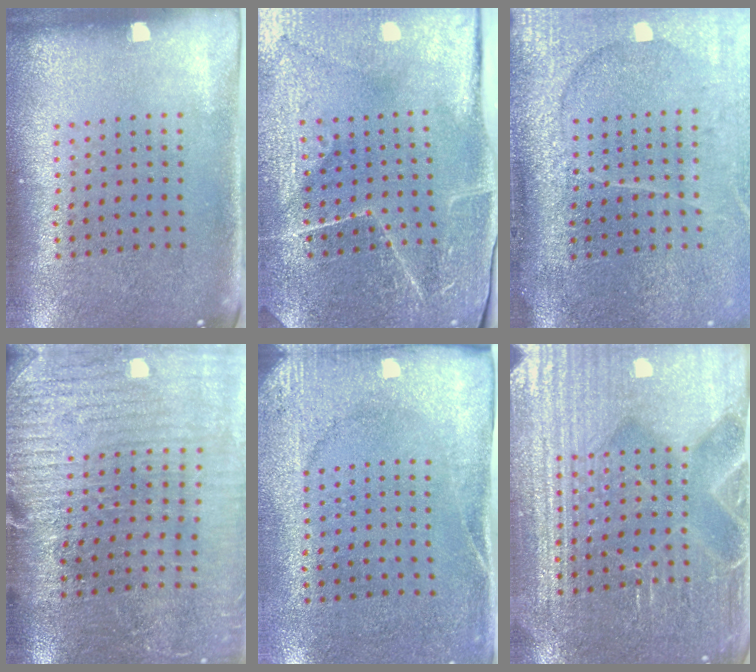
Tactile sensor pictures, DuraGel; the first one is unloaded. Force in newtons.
{"total": 4.0, "press": 3.9, "slide": 0.3}
{"total": 4.3, "press": 3.5, "slide": 2.4}
{"total": 2.9, "press": 2.9, "slide": 0.6}
{"total": 2.7, "press": 2.2, "slide": 1.7}
{"total": 4.5, "press": 4.4, "slide": 0.9}